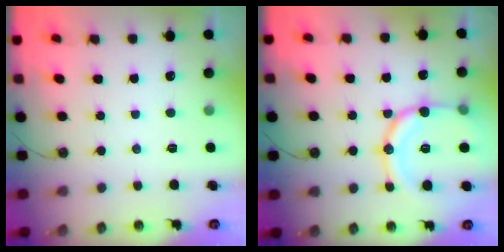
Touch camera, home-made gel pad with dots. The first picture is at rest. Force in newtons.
{"total": 17.2, "press": 16.9, "slide": 3.6}